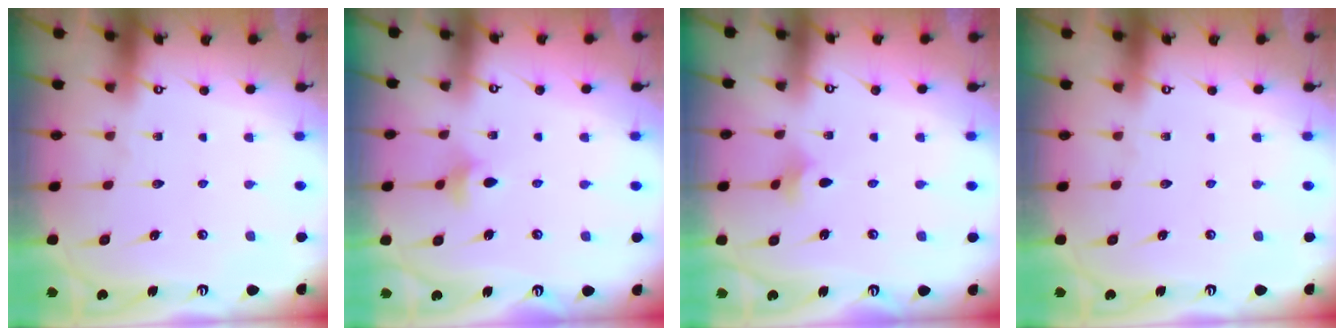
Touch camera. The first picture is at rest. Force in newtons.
{"total": 4.9, "press": 4.8, "slide": 1.1}
{"total": 1.8, "press": 1.7, "slide": 0.5}
{"total": 0.0}